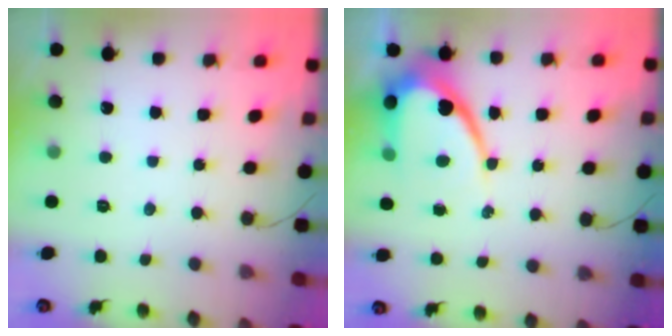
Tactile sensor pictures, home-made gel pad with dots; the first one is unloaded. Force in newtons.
{"total": 10.8, "press": 10.8, "slide": 1.0}